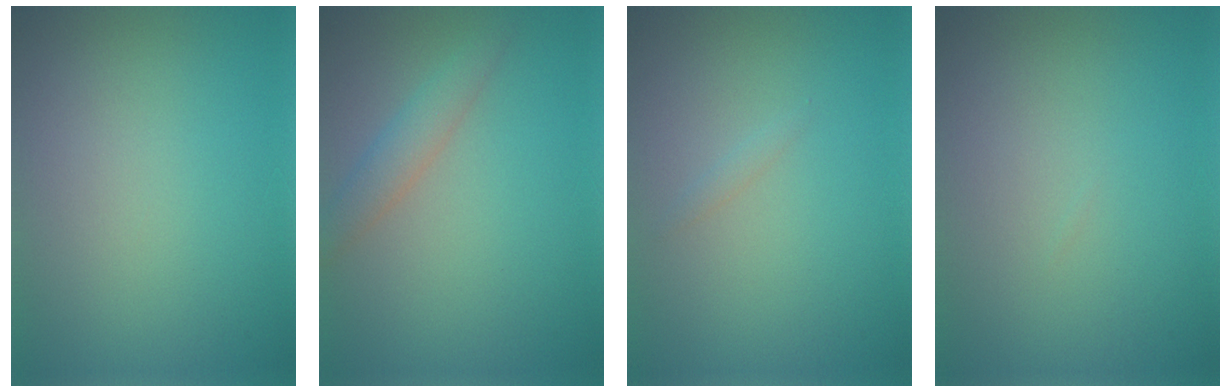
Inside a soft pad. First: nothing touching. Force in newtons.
{"total": 2.2, "press": 2.2, "slide": 0.1}
{"total": 0.5, "press": 0.5, "slide": 0.0}
{"total": 0.0}